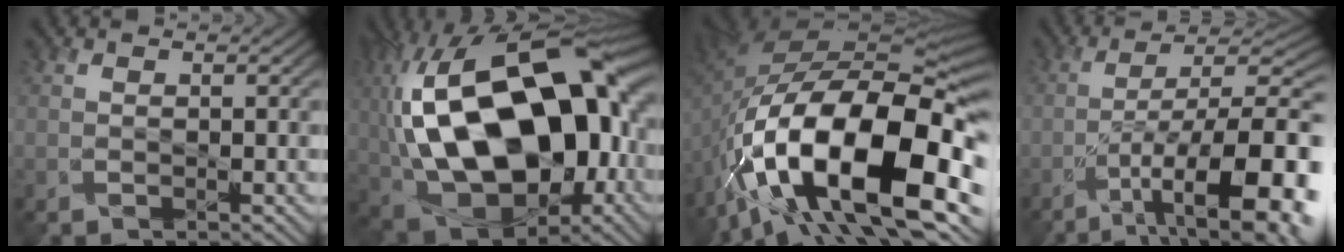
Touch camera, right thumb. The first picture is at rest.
{"total": 22.3, "force": [1.2, 13.1, 18.0], "torque": [-0.397, 0.000, 0.017]}
{"total": 20.9, "force": [-8.0, 10.2, 16.3], "torque": [-0.318, -0.042, -0.118]}
{"total": 15.1, "force": [-6.4, 5.3, 12.6], "torque": [-0.197, -0.014, -0.095]}